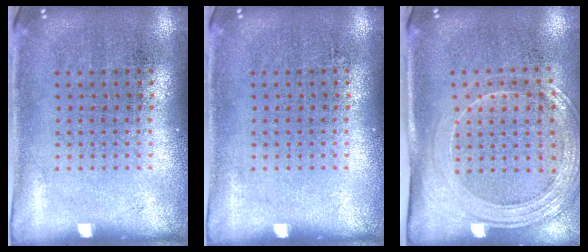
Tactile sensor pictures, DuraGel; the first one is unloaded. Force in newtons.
{"total": 0.0}
{"total": 1.9, "press": 1.7, "slide": 0.9}